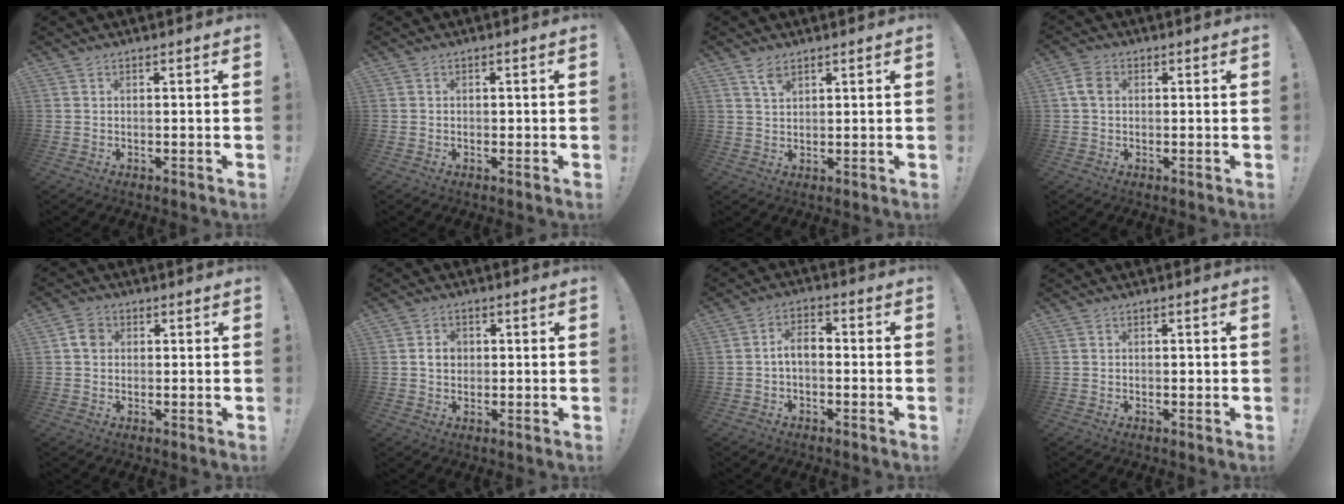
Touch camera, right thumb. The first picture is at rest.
{"total": 0.7, "force": [-0.3, 0.7, 0.2], "torque": [-0.004, 0.002, -0.004]}
{"total": 3.7, "force": [2.6, 1.6, 2.0], "torque": [-0.032, -0.016, 0.047]}
{"total": 4.7, "force": [0.8, 3.3, 3.2], "torque": [-0.057, 0.010, 0.019]}
{"total": 4.3, "force": [0.4, 3.7, 2.2], "torque": [-0.032, 0.009, 0.009]}
{"total": 4.1, "force": [0.2, 3.4, 2.3], "torque": [-0.035, 0.005, 0.003]}
{"total": 5.2, "force": [-0.7, 2.9, 4.3], "torque": [-0.085, 0.006, -0.013]}
{"total": 0.8, "force": [-0.4, 0.7, 0.3], "torque": [-0.005, 0.003, -0.007]}